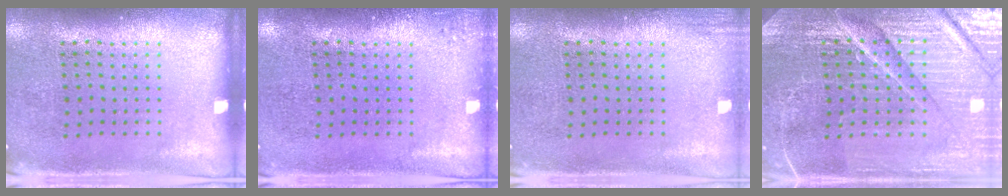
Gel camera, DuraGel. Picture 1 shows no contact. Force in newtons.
{"total": 0.8, "press": 0.8, "slide": 0.2}
{"total": 0.9, "press": 0.9, "slide": 0.1}
{"total": 5.8, "press": 5.3, "slide": 2.4}